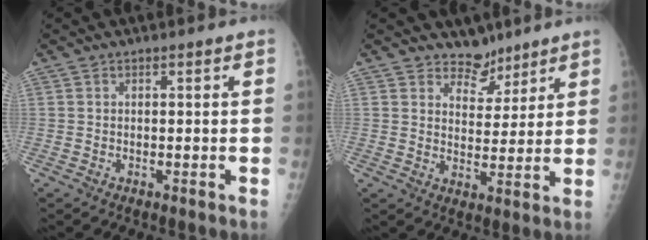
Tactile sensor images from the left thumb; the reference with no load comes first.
{"total": 5.7, "force": [4.7, 3.2, 0.4], "torque": [0.024, -0.038, 0.080]}